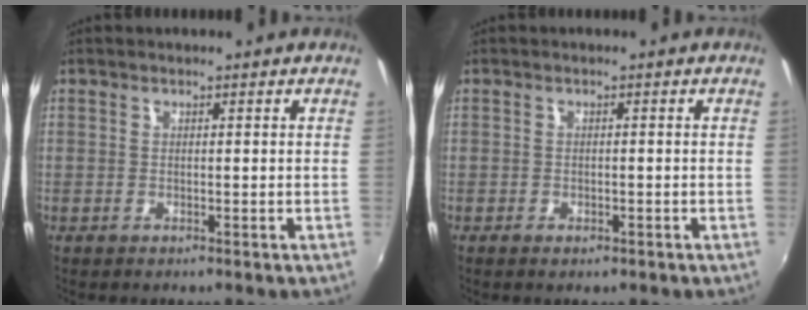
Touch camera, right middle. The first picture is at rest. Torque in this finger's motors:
{"motor_torque": [-0.41, -0.04, -0.01, -0.01]}